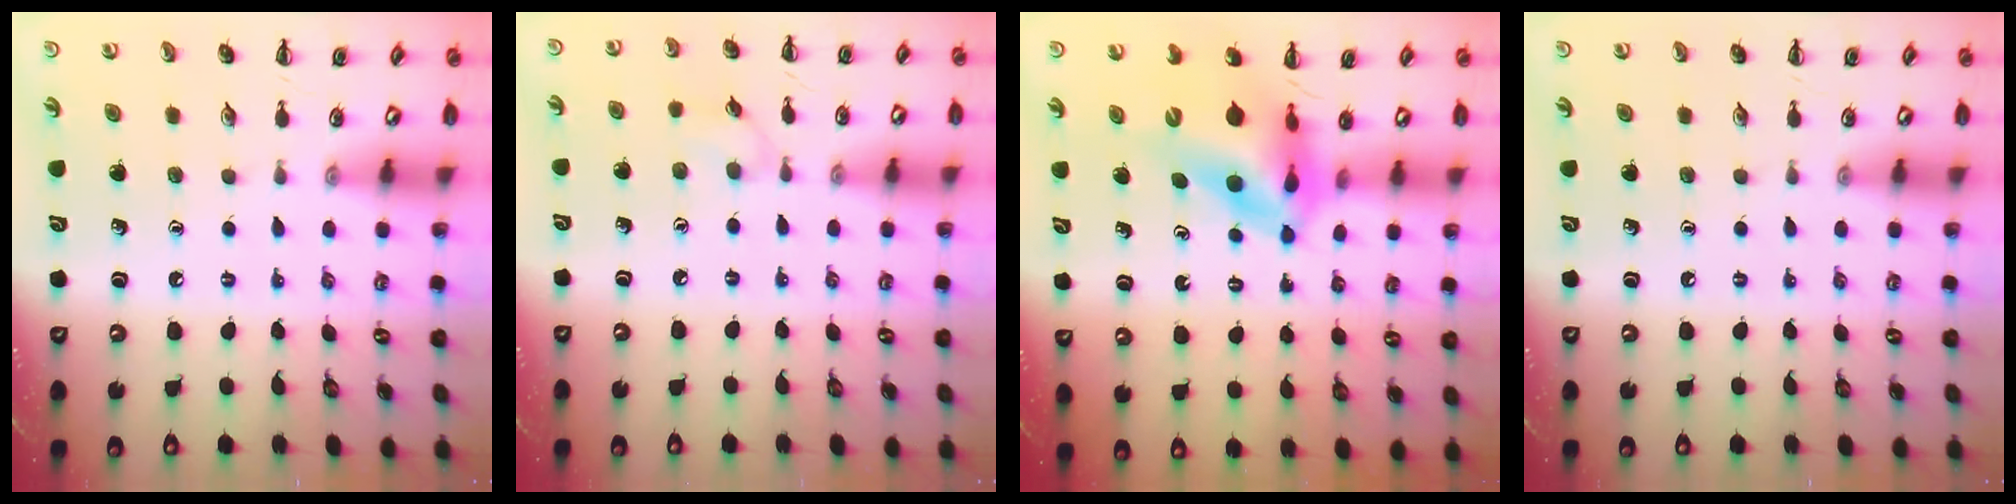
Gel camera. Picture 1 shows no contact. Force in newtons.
{"total": 4.9, "press": 4.5, "slide": 1.8}
{"total": 10.6, "press": 10.1, "slide": 3.1}
{"total": 0.0}